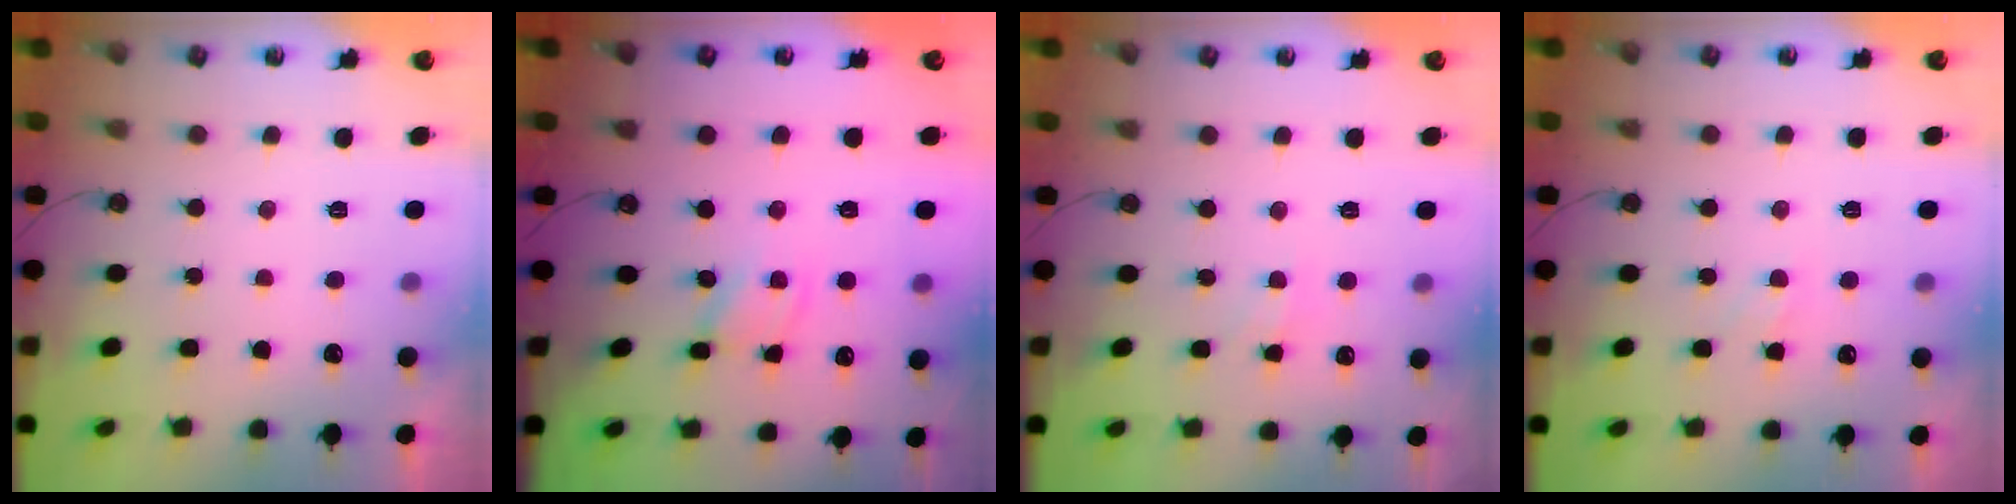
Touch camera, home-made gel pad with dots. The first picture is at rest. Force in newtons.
{"total": 2.8, "press": 2.8, "slide": 0.1}
{"total": 2.1, "press": 2.1, "slide": 0.3}
{"total": 5.4, "press": 5.4, "slide": 0.6}